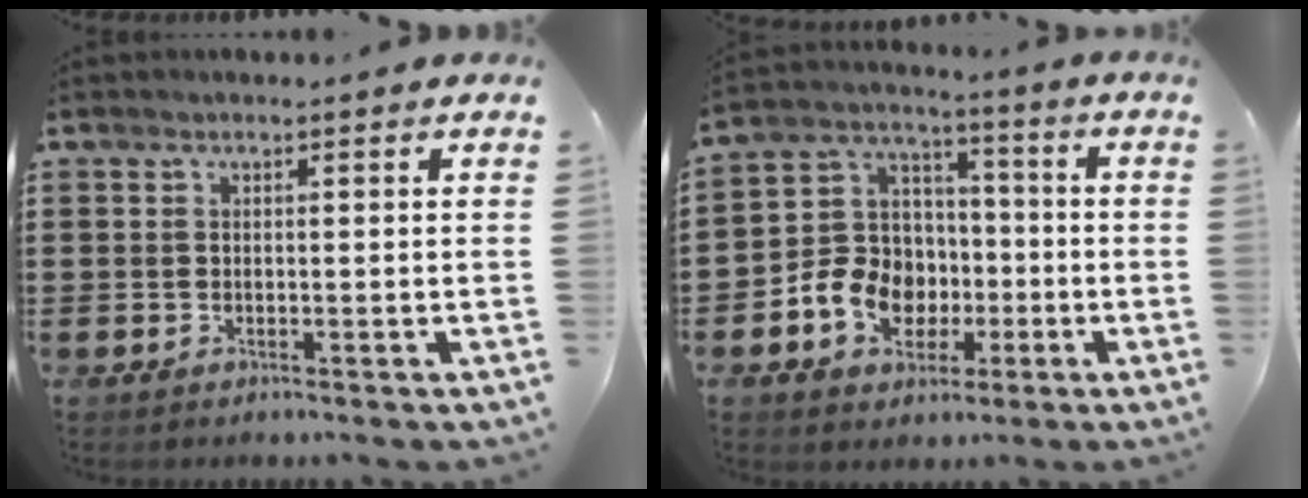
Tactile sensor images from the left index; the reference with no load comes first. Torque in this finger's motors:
{"motor_torque": [1.48, 0.66, 0.79, 0.14]}